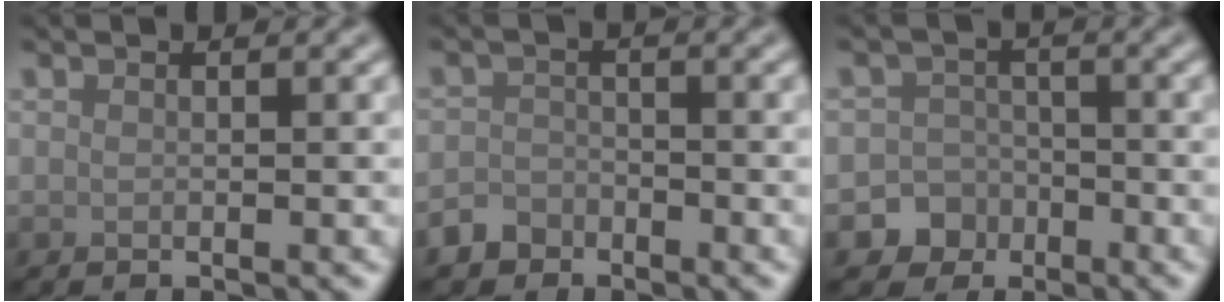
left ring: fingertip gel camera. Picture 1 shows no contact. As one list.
[{"total": 2.0, "force": [-1.5, 1.3, 0.1], "torque": [0.006, 0.005, -0.033]}, {"total": 4.4, "force": [-2.2, 3.8, 0.2], "torque": [0.032, -0.003, -0.050]}]